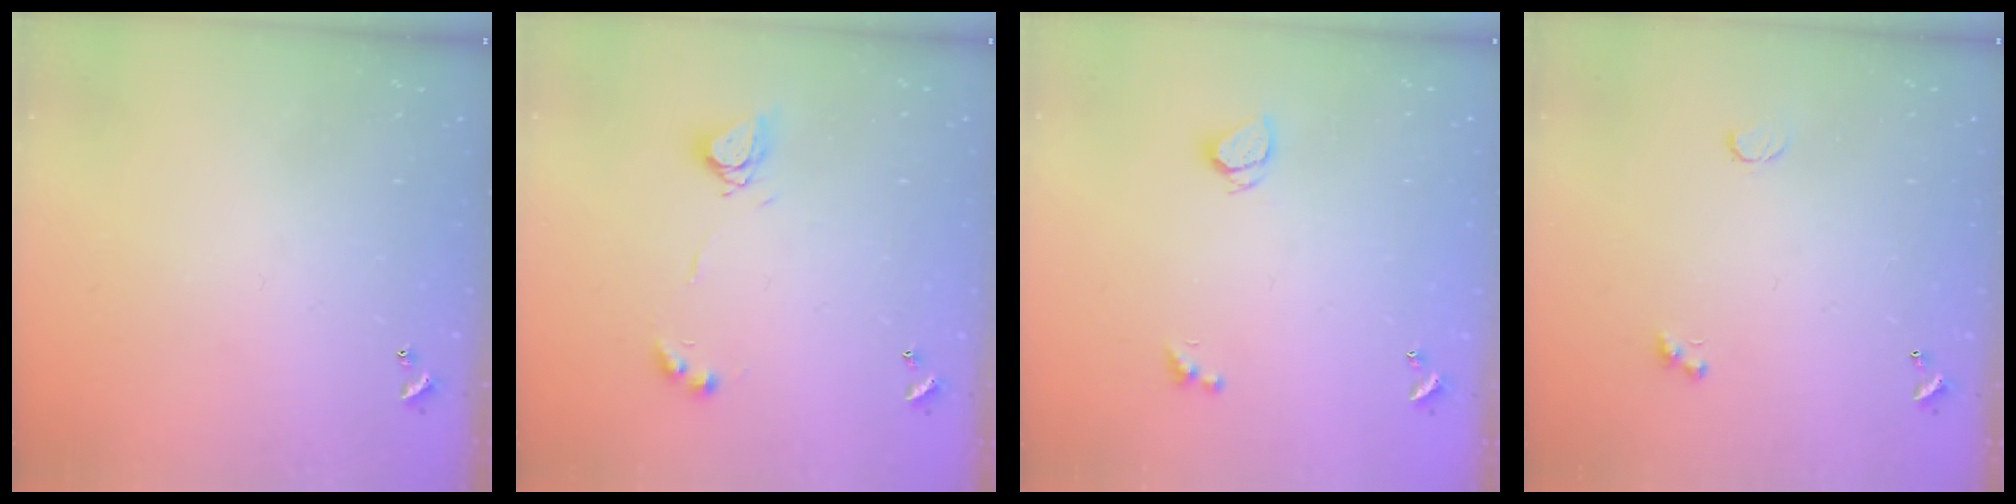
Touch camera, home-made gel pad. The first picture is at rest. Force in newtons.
{"total": 6.7, "press": 6.7, "slide": 0.5}
{"total": 1.9, "press": 1.8, "slide": 0.4}
{"total": 0.6, "press": 0.4, "slide": 0.4}